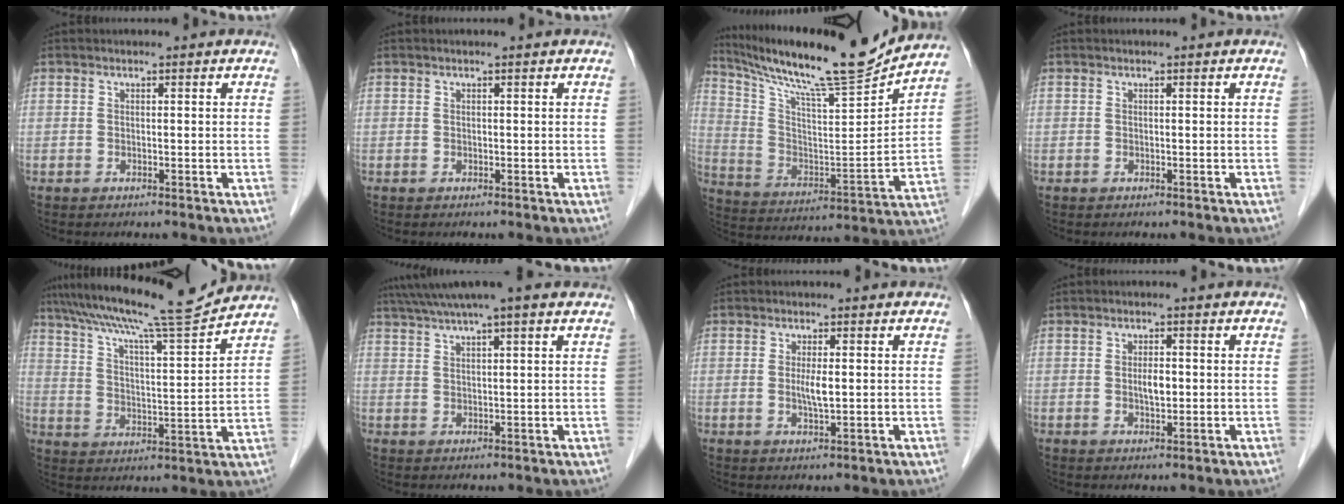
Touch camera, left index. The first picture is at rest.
{"total": 0.0}
{"total": 19.5, "force": [17.5, -0.6, 8.5], "torque": [-0.163, -0.033, 0.290]}
{"total": 0.0}
{"total": 15.3, "force": [13.9, -1.0, 6.4], "torque": [-0.118, -0.006, 0.215]}
{"total": 10.0, "force": [7.7, 0.6, 6.3], "torque": [-0.108, 0.044, 0.112]}
{"total": 2.7, "force": [0.2, 0.4, 2.6], "torque": [-0.054, -0.004, 0.005]}
{"total": 2.5, "force": [0.0, 1.0, 2.3], "torque": [-0.042, 0.001, 0.002]}